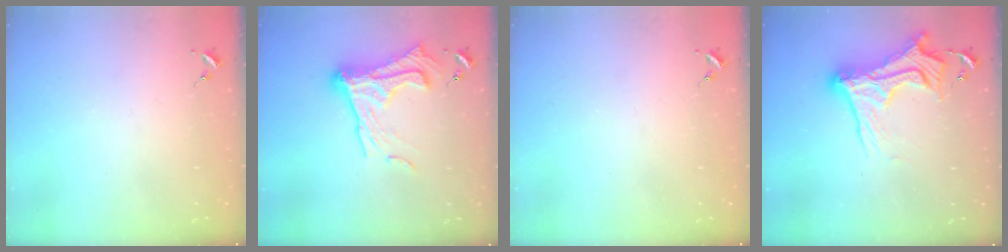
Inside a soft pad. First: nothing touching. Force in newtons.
{"total": 16.8, "press": 16.7, "slide": 1.6}
{"total": 0.0}
{"total": 17.6, "press": 17.5, "slide": 0.9}